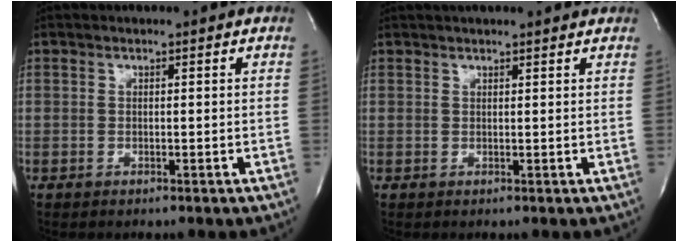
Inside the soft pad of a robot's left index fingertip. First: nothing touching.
{"total": 7.2, "force": [6.6, 1.0, 2.7], "torque": [-0.039, 0.031, 0.080]}